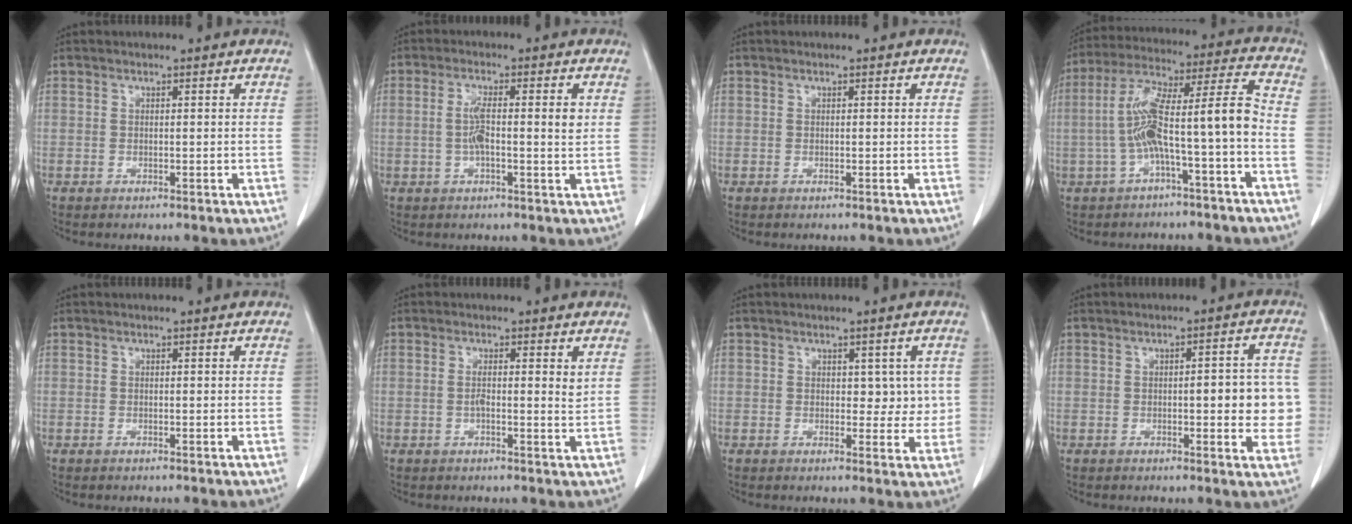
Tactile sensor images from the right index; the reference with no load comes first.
{"total": 5.0, "force": [0.3, 0.7, 4.9], "torque": [-0.096, 0.006, 0.002]}
{"total": 0.0}
{"total": 11.8, "force": [-2.9, 0.4, 11.4], "torque": [-0.214, 0.041, -0.049]}
{"total": 0.0}
{"total": 2.5, "force": [0.6, 0.4, 2.4], "torque": [-0.040, 0.001, 0.008]}
{"total": 3.6, "force": [0.7, 2.5, 2.5], "torque": [-0.014, 0.002, 0.009]}
{"total": 7.5, "force": [-0.4, 2.4, 7.1], "torque": [-0.073, 0.011, -0.006]}